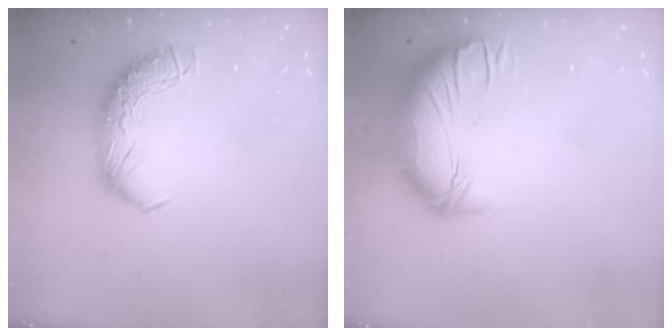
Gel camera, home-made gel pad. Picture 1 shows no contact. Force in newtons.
{"total": 2.5, "press": 1.2, "slide": 2.2}